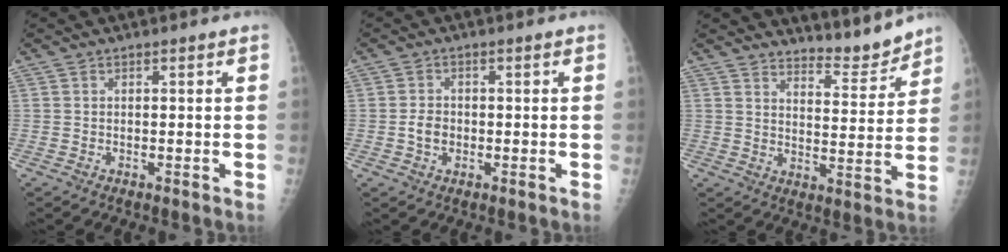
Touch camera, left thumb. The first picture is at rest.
{"total": 2.9, "force": [-0.7, 2.4, 1.6], "torque": [-0.019, 0.006, -0.015]}
{"total": 7.5, "force": [7.4, 1.0, 0.8], "torque": [0.003, -0.070, 0.117]}